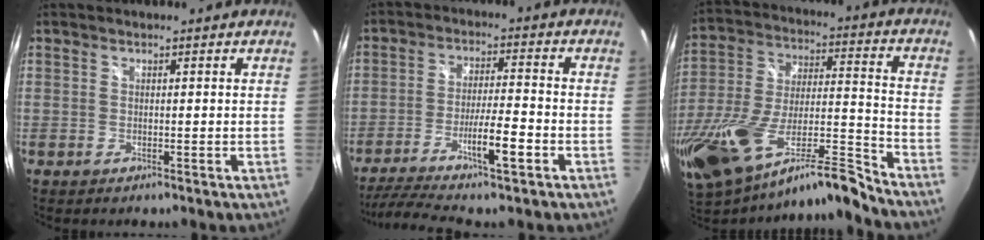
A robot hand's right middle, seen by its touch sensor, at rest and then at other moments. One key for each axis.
{"total": 12.9, "fx": -8.1, "fy": 1.0, "fz": 10.0, "tx": -0.200, "ty": -0.018, "tz": -0.137}
{"total": 22.7, "fx": -17.2, "fy": 3.9, "fz": 14.3, "tx": -0.273, "ty": -0.049, "tz": -0.291}